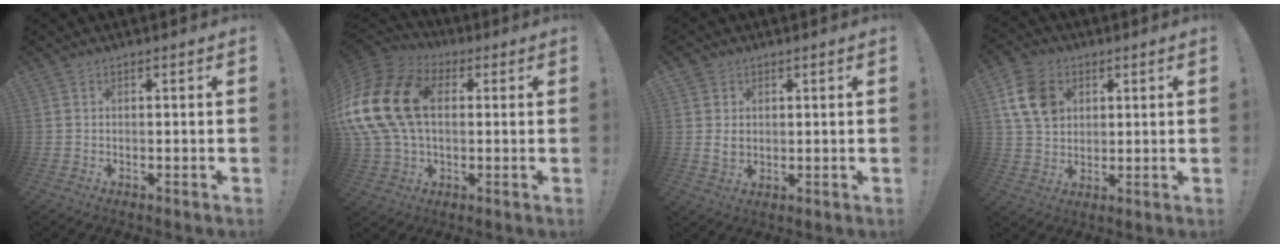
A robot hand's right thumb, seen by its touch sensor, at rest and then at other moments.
{"total": 23.3, "force": [3.3, 16.4, 16.2], "torque": [-0.323, 0.008, 0.063]}
{"total": 4.5, "force": [1.1, 3.8, 2.0], "torque": [-0.018, -0.004, 0.020]}
{"total": 13.0, "force": [4.7, 10.0, 6.8], "torque": [-0.111, -0.008, 0.097]}